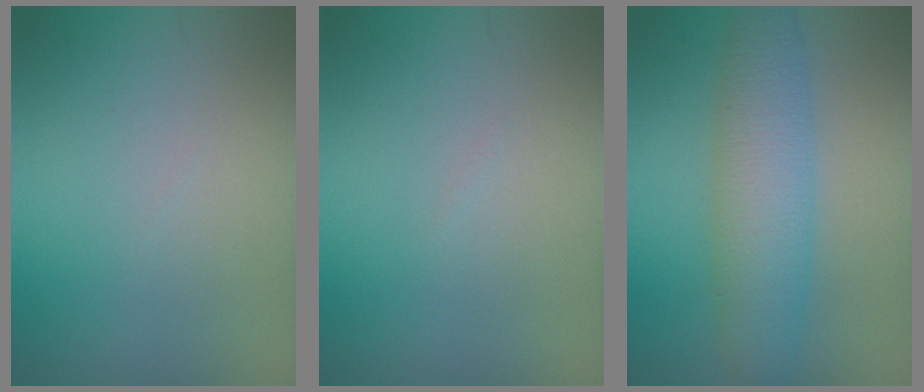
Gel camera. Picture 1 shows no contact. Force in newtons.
{"total": 0.0}
{"total": 5.1, "press": 5.1, "slide": 0.2}